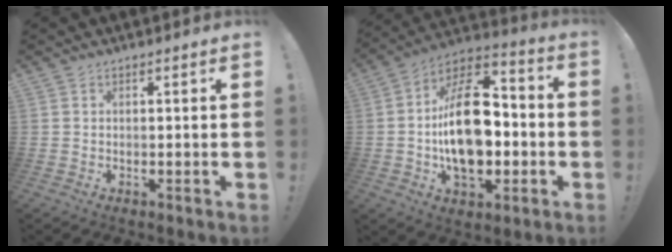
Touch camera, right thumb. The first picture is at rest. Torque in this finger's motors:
{"motor_torque": [0.42, 0.47, 1.63, -0.26, 0.46]}